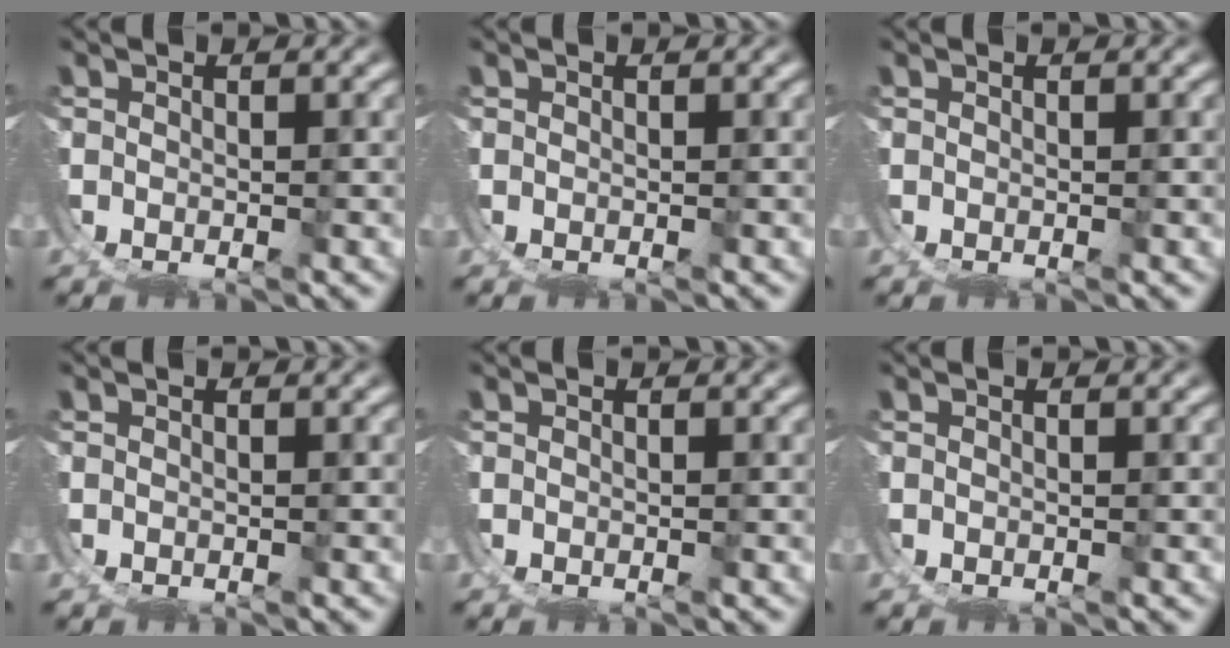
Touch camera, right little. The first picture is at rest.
{"total": 0.0}
{"total": 0.0}
{"total": 0.0}
{"total": 0.0}
{"total": 0.0}